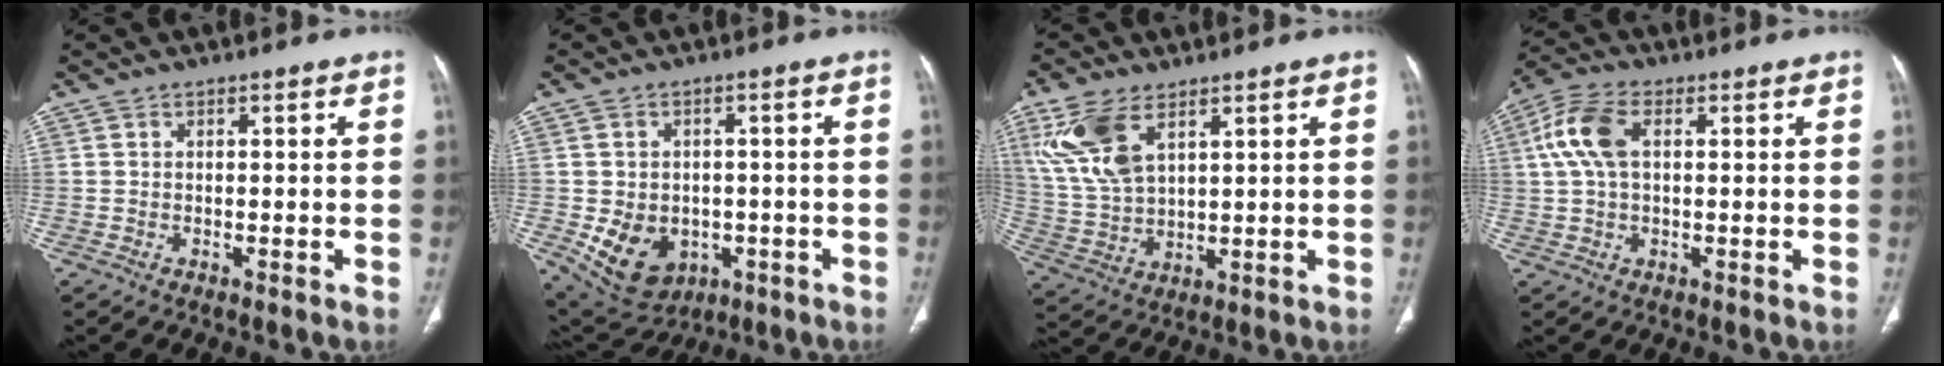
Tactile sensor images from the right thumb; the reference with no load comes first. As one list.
[{"total": 11.2, "force": [-2.9, 8.8, 6.2], "torque": [-0.087, 0.009, -0.020]}, {"total": 11.8, "force": [5.8, 6.0, 8.4], "torque": [-0.181, -0.013, 0.127]}, {"total": 8.3, "force": [1.8, 4.5, 6.7], "torque": [-0.156, 0.021, 0.035]}]